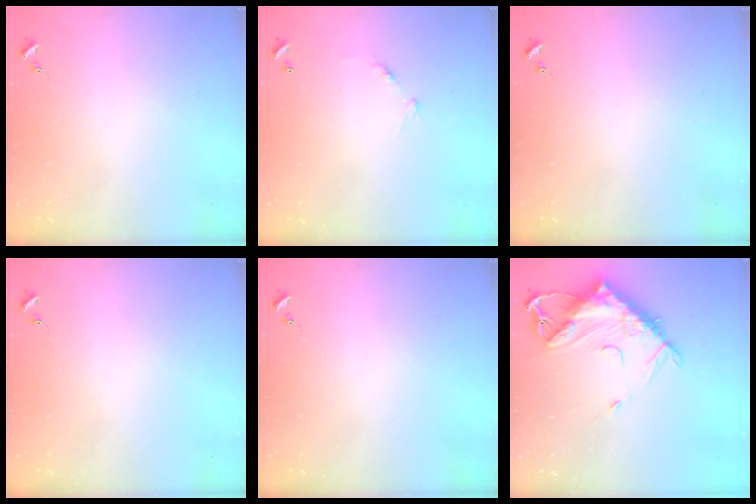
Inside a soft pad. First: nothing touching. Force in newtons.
{"total": 7.0, "press": 7.0, "slide": 0.5}
{"total": 0.0}
{"total": 0.0}
{"total": 0.0}
{"total": 14.5, "press": 14.4, "slide": 1.4}